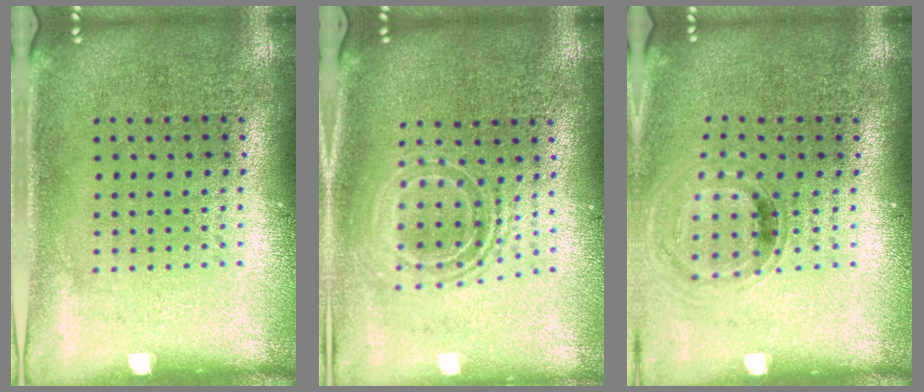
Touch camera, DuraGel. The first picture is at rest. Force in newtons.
{"total": 1.6, "press": 1.3, "slide": 1.0}
{"total": 0.8, "press": 0.8, "slide": 0.1}